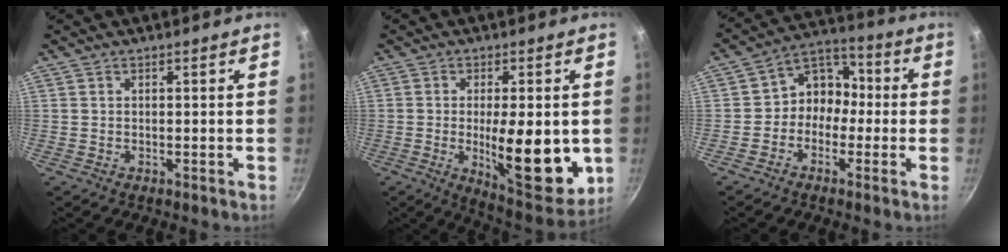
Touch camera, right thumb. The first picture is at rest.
{"total": 17.2, "force": [-2.1, 6.2, 15.9], "torque": [-0.199, -0.017, -0.020]}
{"total": 8.3, "force": [-1.6, 7.0, 4.1], "torque": [-0.021, 0.042, -0.048]}